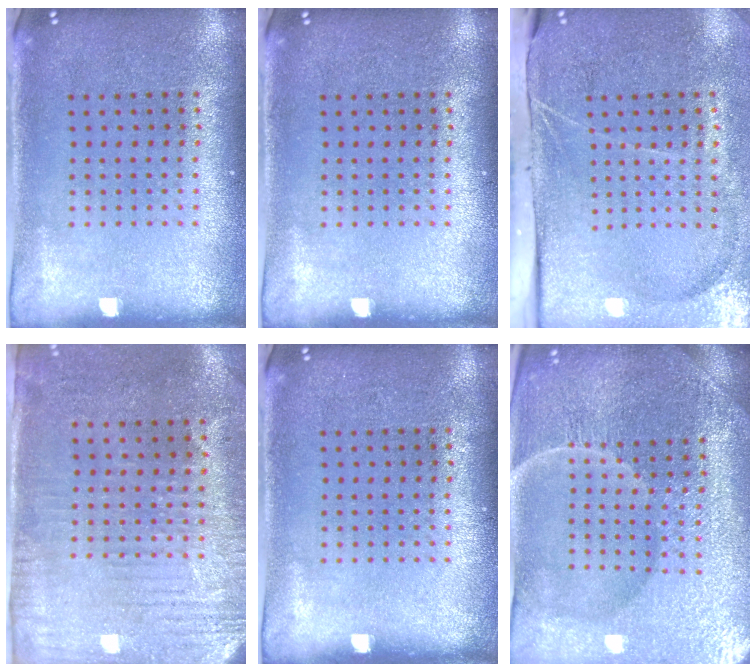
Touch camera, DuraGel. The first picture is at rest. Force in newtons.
{"total": 0.0}
{"total": 4.3, "press": 3.5, "slide": 2.6}
{"total": 3.0, "press": 2.5, "slide": 1.6}
{"total": 0.0}
{"total": 5.6, "press": 5.2, "slide": 2.1}